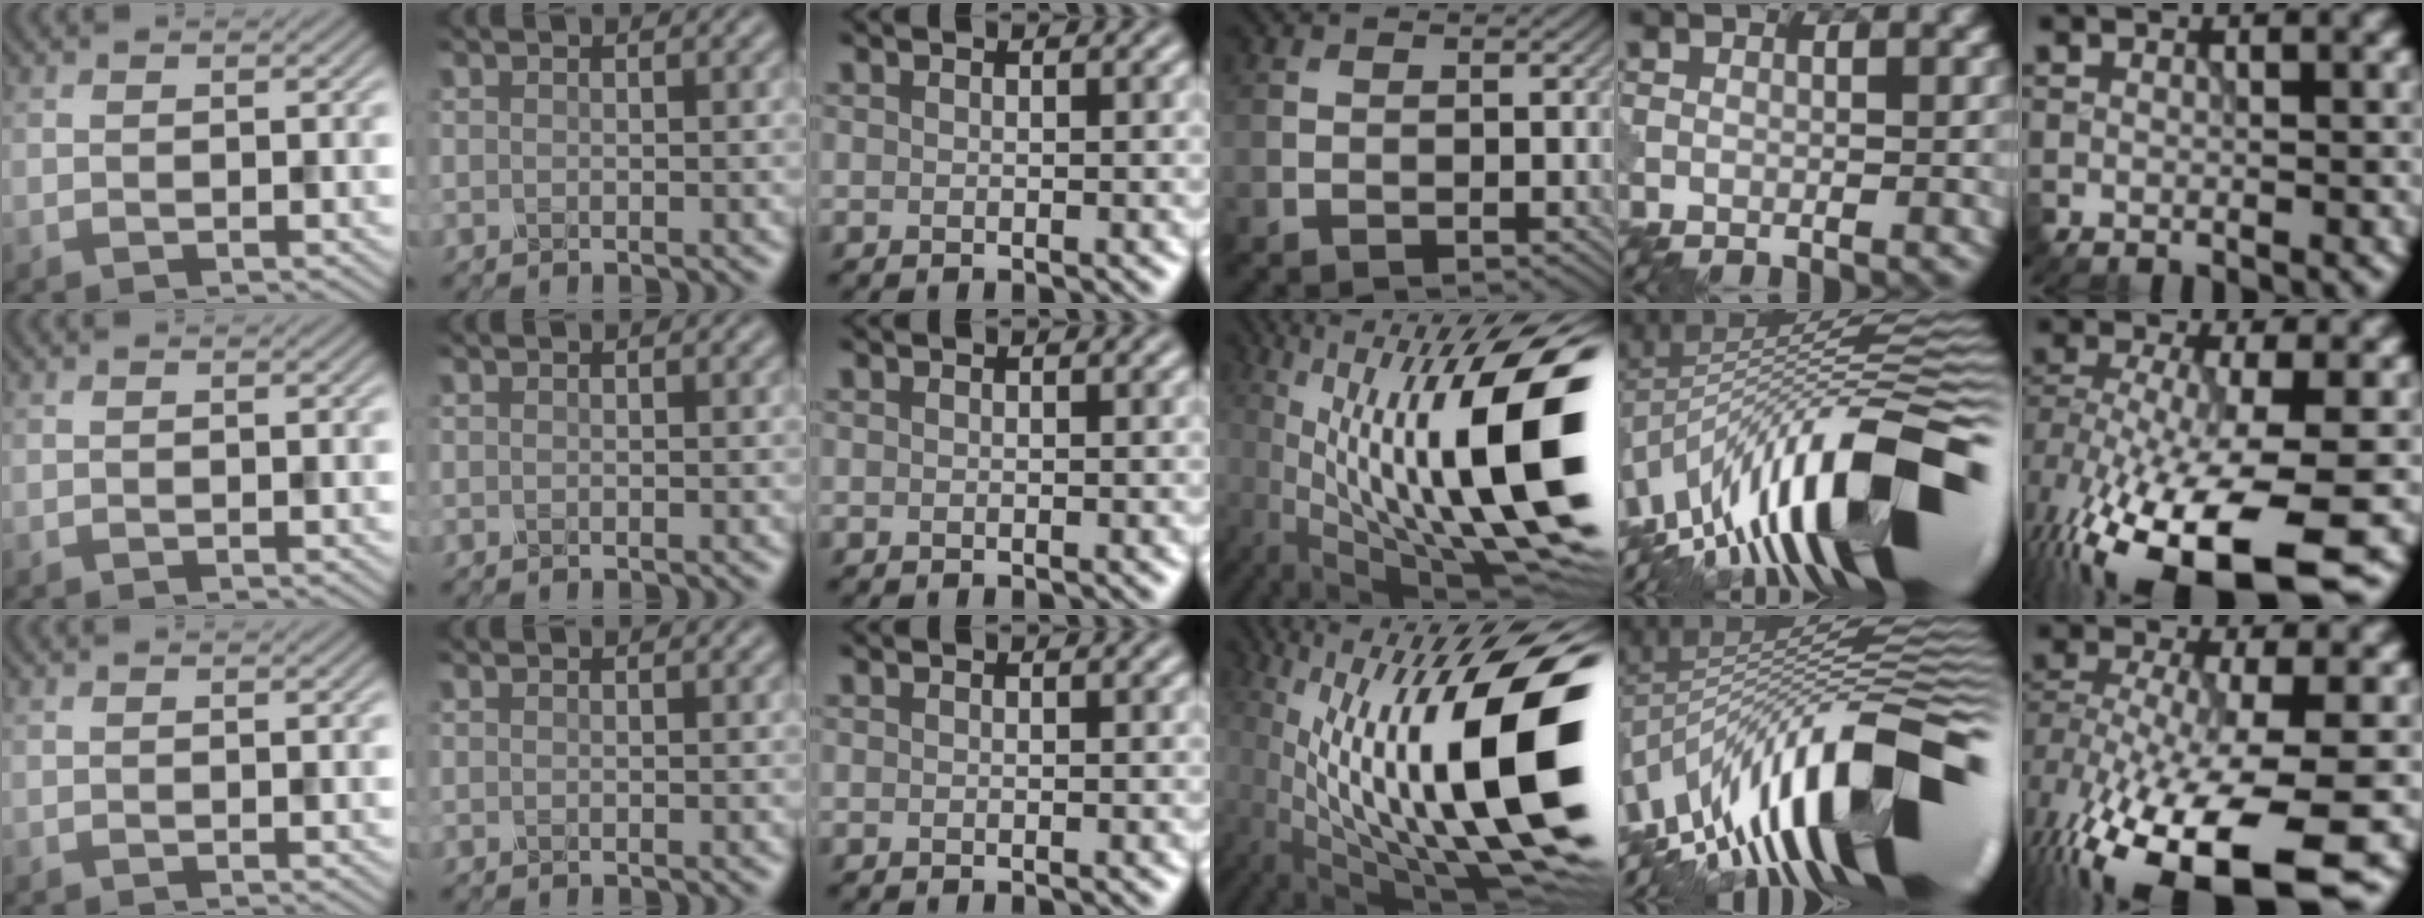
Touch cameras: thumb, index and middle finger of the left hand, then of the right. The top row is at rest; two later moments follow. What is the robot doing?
{"motion": "shake", "object": "plastic piggy bank"}